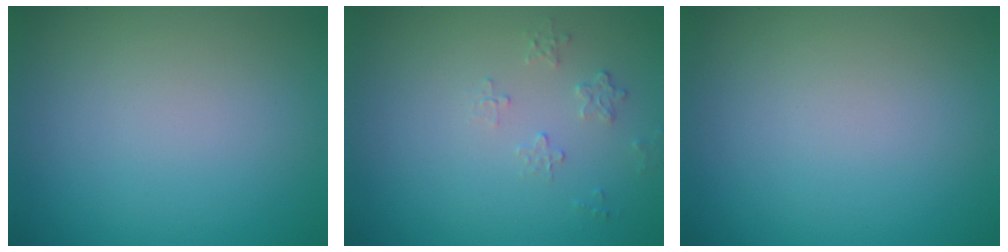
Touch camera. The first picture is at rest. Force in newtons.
{"total": 1.2, "press": 0.8, "slide": 0.9}
{"total": 0.0}